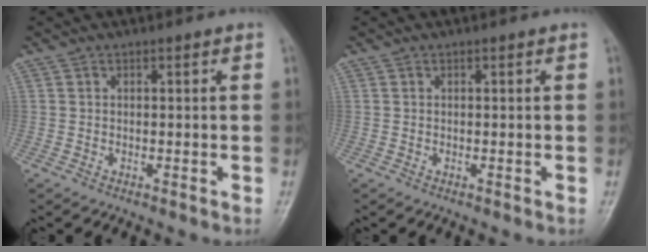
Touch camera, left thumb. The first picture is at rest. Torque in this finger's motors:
{"motor_torque": [-0.11, -0.04, -0.21, -0.08, 0.00]}